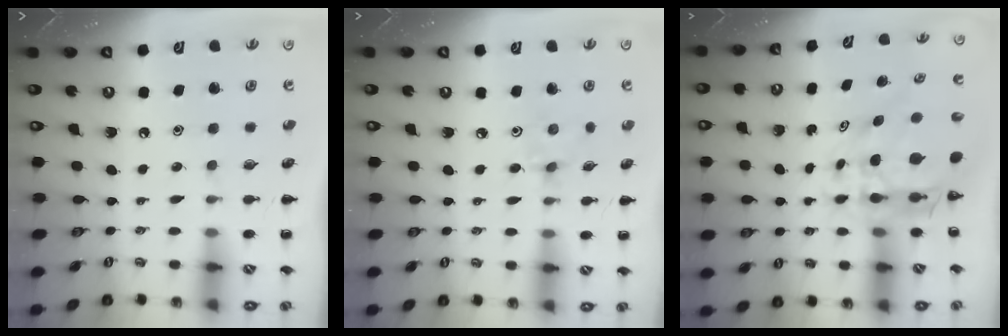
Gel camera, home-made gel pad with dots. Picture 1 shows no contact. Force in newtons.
{"total": 3.0, "press": 2.8, "slide": 0.9}
{"total": 7.9, "press": 7.4, "slide": 2.6}